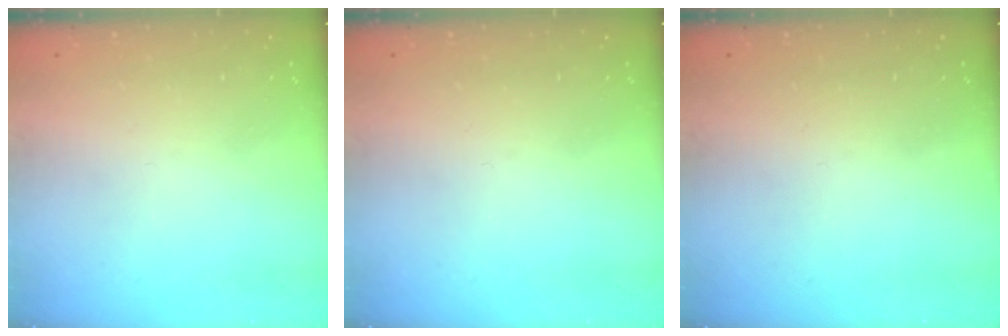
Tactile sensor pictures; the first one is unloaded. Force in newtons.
{"total": 0.0}
{"total": 1.8, "press": 1.8, "slide": 0.4}